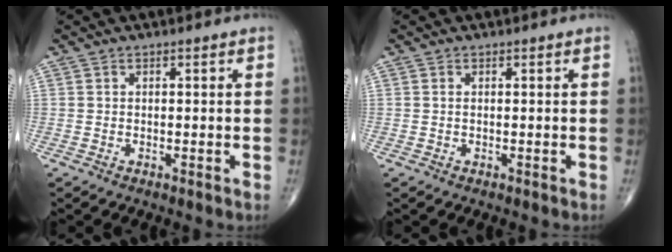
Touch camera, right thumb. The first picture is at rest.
{"total": 0.0}